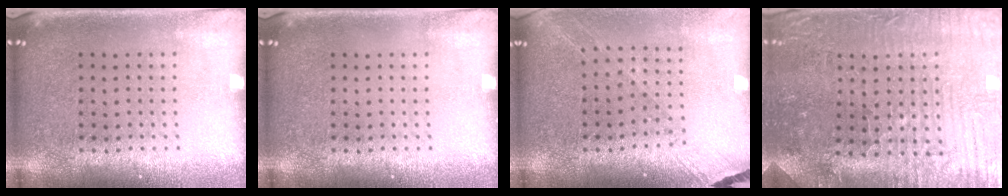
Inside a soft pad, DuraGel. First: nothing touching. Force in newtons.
{"total": 0.0}
{"total": 1.2, "press": 1.2, "slide": 0.2}
{"total": 3.7, "press": 3.7, "slide": 0.4}